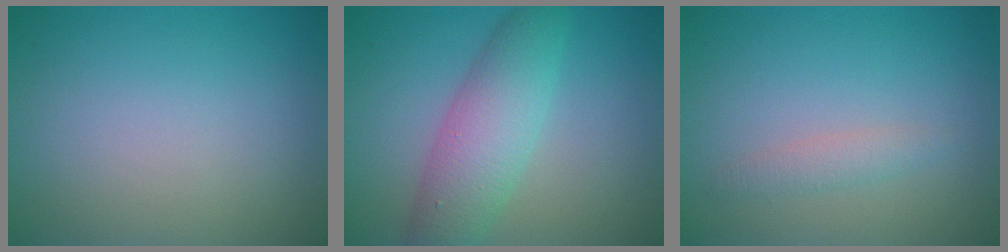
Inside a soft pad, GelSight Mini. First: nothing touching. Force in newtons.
{"total": 5.4, "press": 5.4, "slide": 0.1}
{"total": 1.4, "press": 1.4, "slide": 0.0}